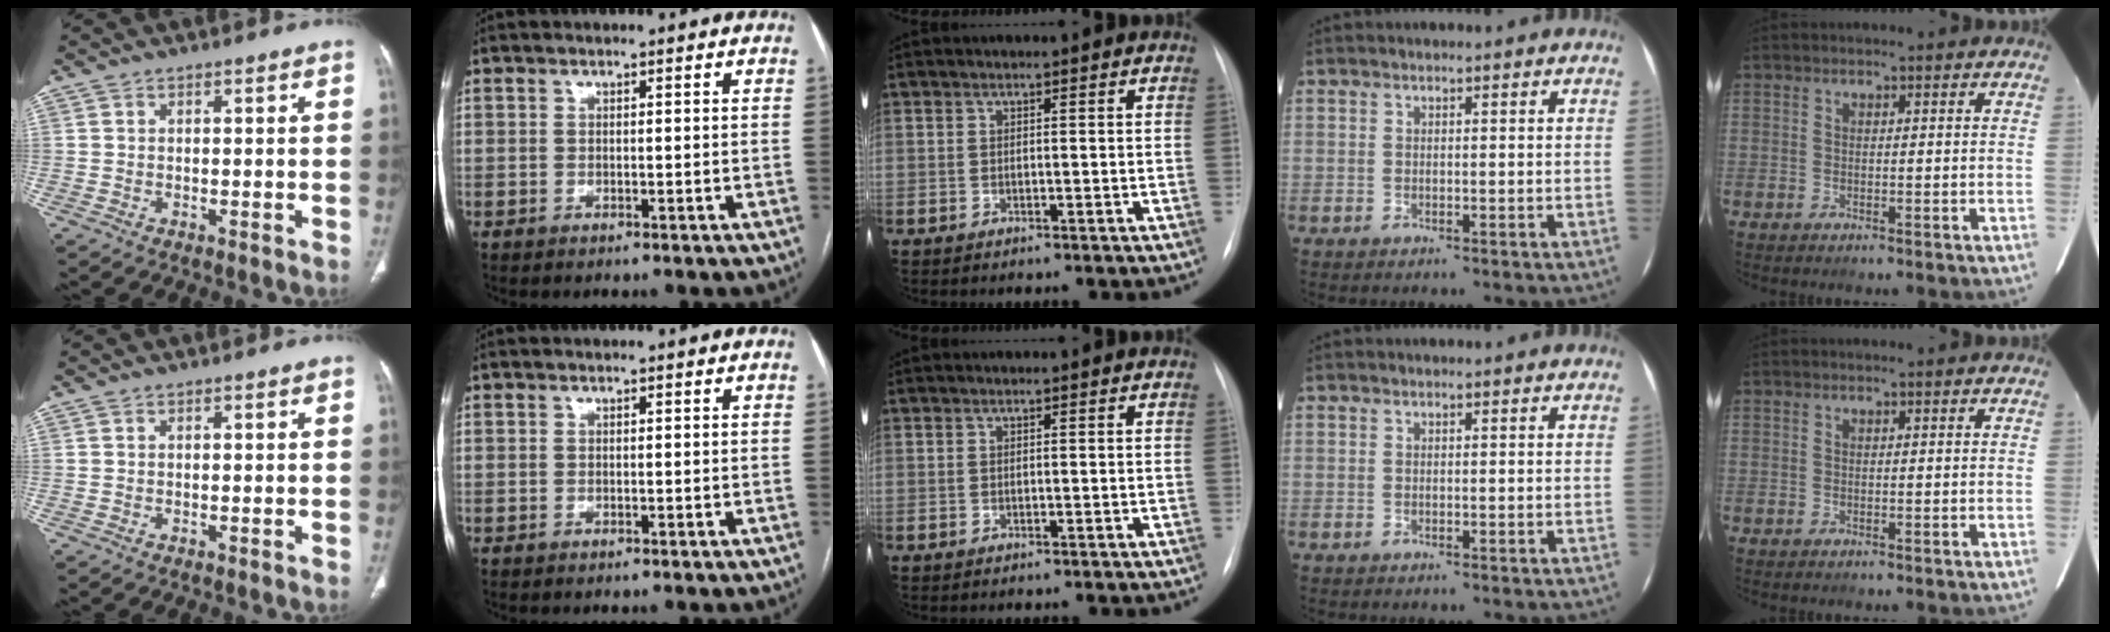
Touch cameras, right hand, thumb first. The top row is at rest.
{}